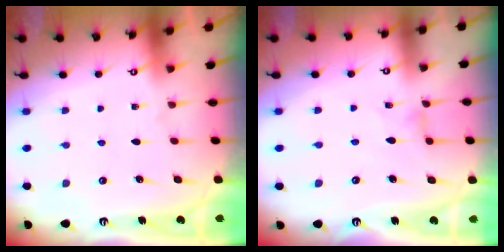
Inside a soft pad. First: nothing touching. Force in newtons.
{"total": 0.8, "press": 0.7, "slide": 0.4}